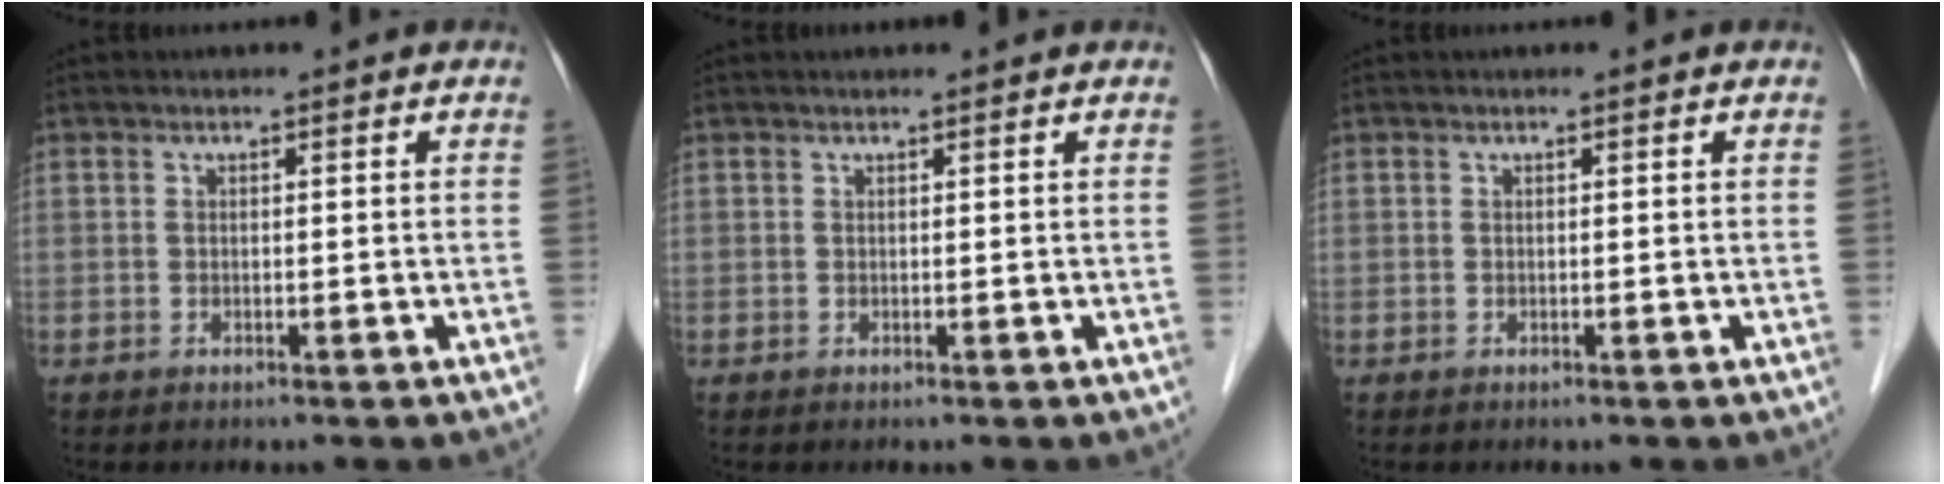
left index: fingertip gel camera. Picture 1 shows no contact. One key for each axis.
{"total": 1.0, "fx": 0.9, "fy": 0.0, "fz": 0.3, "tx": -0.007, "ty": 0.009, "tz": 0.011}
{"total": 0.0}